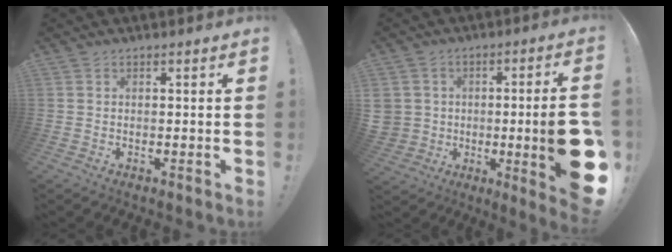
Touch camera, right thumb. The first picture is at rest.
{"total": 11.9, "force": [-2.6, 5.6, 10.2], "torque": [-0.160, 0.012, -0.037]}